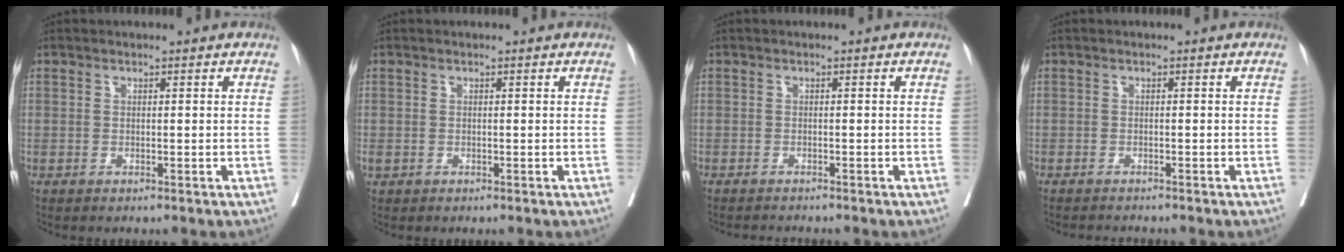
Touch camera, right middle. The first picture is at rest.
{"total": 0.7, "force": [-0.2, 0.6, 0.3], "torque": [-0.009, 0.002, 0.001]}
{"total": 1.9, "force": [-1.9, 0.0, 0.3], "torque": [-0.005, -0.006, -0.029]}
{"total": 2.0, "force": [-2.0, 0.0, 0.3], "torque": [-0.005, -0.006, -0.030]}